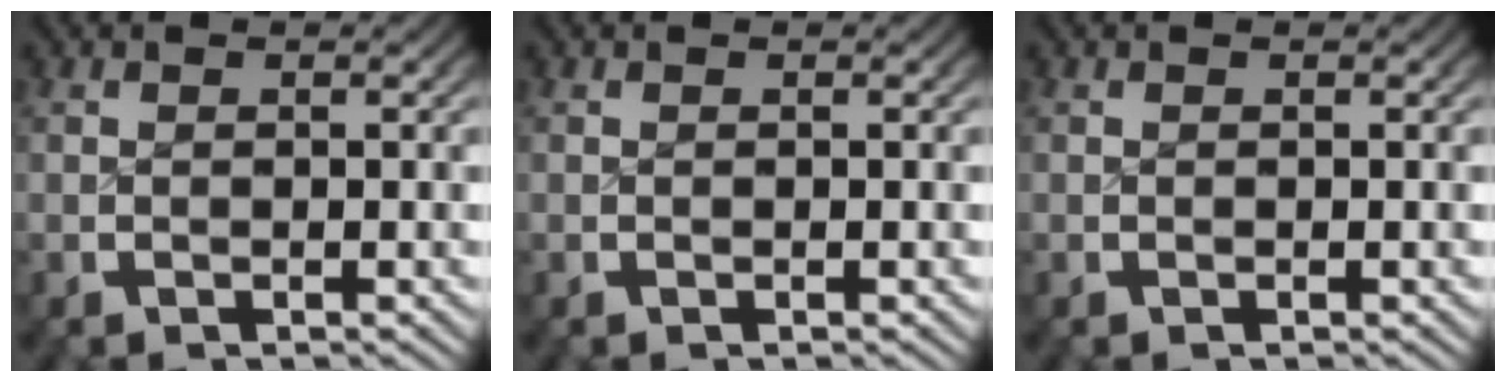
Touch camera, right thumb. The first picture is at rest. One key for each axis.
{"total": 0.0}
{"total": 0.0}